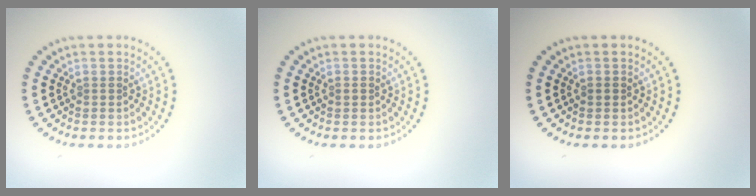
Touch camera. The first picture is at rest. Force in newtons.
{"total": 0.5, "press": 0.5, "slide": 0.1}
{"total": 0.7, "press": 0.7, "slide": 0.1}